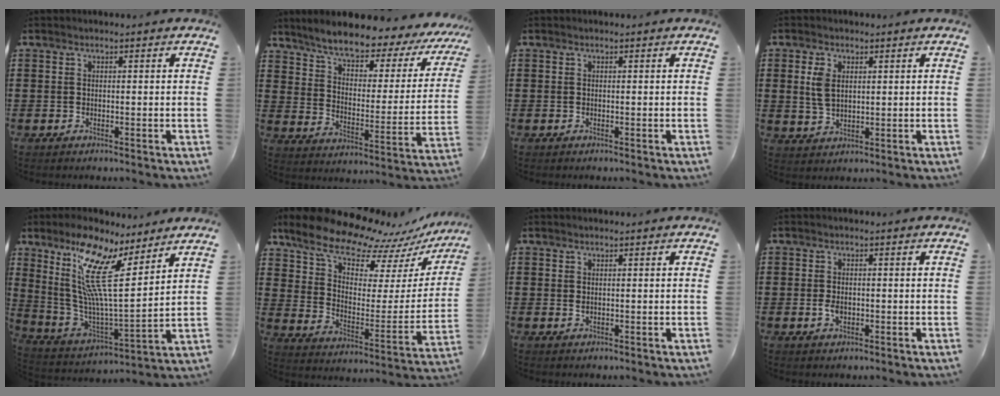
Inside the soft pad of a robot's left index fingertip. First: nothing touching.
{"total": 6.3, "force": [5.6, 0.9, 2.9], "torque": [-0.075, -0.043, 0.086]}
{"total": 0.0}
{"total": 4.2, "force": [1.3, 2.6, 3.0], "torque": [-0.076, 0.008, 0.019]}
{"total": 12.5, "force": [7.3, 2.3, 9.8], "torque": [-0.232, -0.048, 0.115]}
{"total": 11.5, "force": [10.1, 3.7, 4.0], "torque": [-0.109, -0.076, 0.171]}
{"total": 0.7, "force": [0.3, 0.3, 0.6], "torque": [-0.012, 0.003, 0.005]}
{"total": 2.1, "force": [-0.3, 1.3, 1.7], "torque": [-0.040, 0.000, -0.008]}